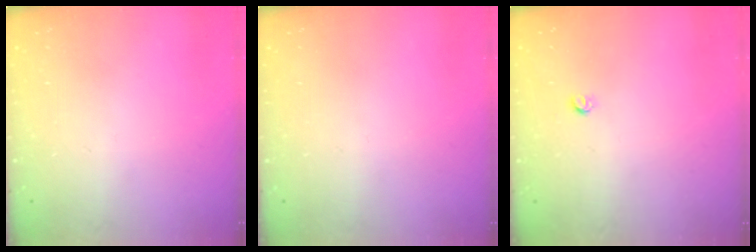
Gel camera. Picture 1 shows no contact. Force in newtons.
{"total": 0.0}
{"total": 3.2, "press": 3.2, "slide": 0.3}